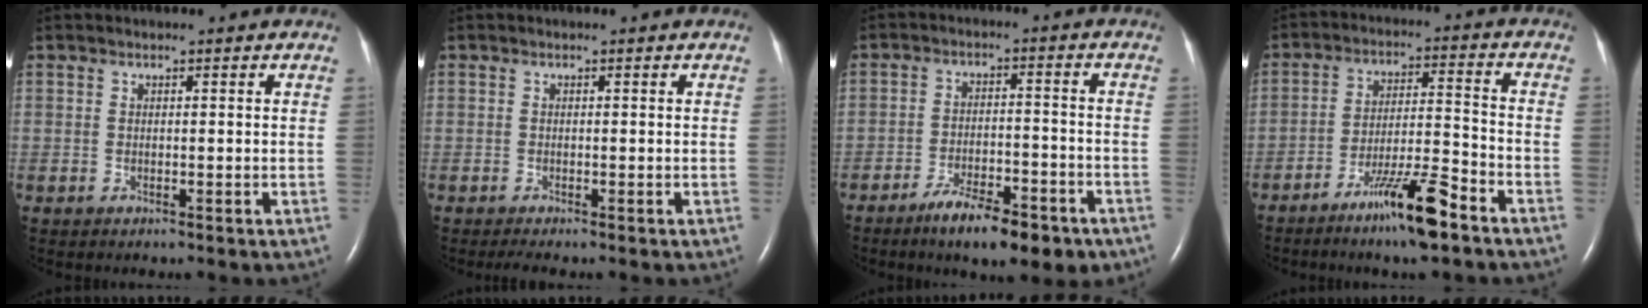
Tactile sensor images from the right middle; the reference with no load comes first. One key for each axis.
{"total": 1.0, "fx": -0.8, "fy": -0.2, "fz": 0.5, "tx": -0.016, "ty": -0.004, "tz": -0.016}
{"total": 9.4, "fx": -6.4, "fy": 2.7, "fz": 6.4, "tx": -0.102, "ty": -0.005, "tz": -0.097}
{"total": 9.7, "fx": -6.6, "fy": 0.3, "fz": 7.1, "tx": -0.126, "ty": -0.012, "tz": -0.120}